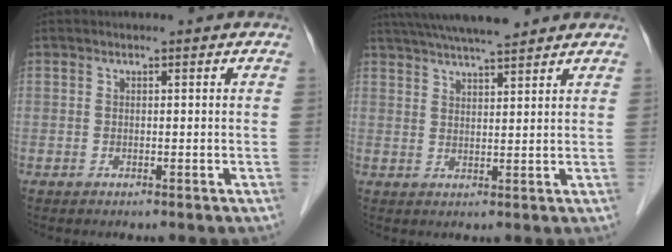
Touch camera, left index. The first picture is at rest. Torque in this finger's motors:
{"motor_torque": [0.29, -0.47, 0.38, 0.07]}